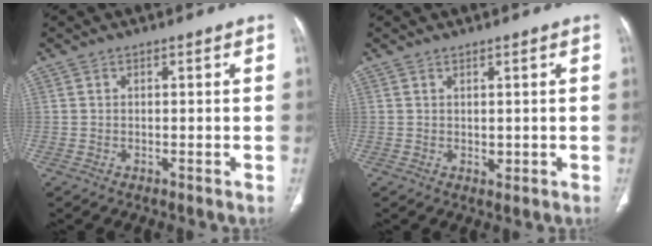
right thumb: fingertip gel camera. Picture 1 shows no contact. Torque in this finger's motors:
{"motor_torque": [2.10, 1.85, 0.43, -0.83, 0.06]}